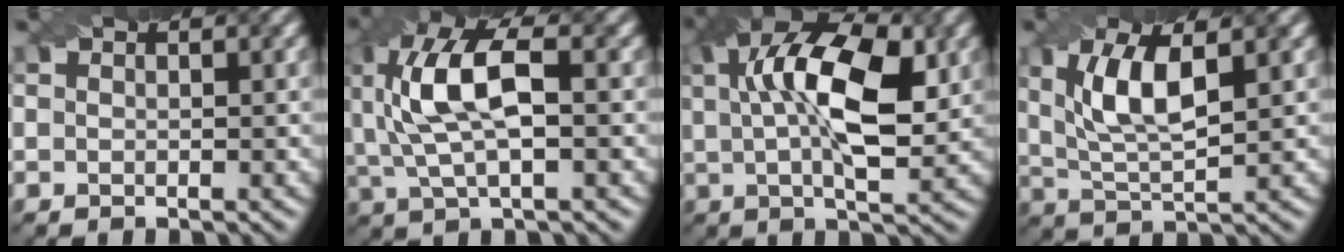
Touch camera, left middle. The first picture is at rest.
{"total": 8.1, "force": [0.6, 3.3, 7.3], "torque": [-0.162, 0.024, 0.016]}
{"total": 10.6, "force": [1.9, 4.2, 9.6], "torque": [-0.162, 0.019, 0.038]}
{"total": 6.3, "force": [1.4, 2.2, 5.7], "torque": [-0.117, 0.009, 0.037]}